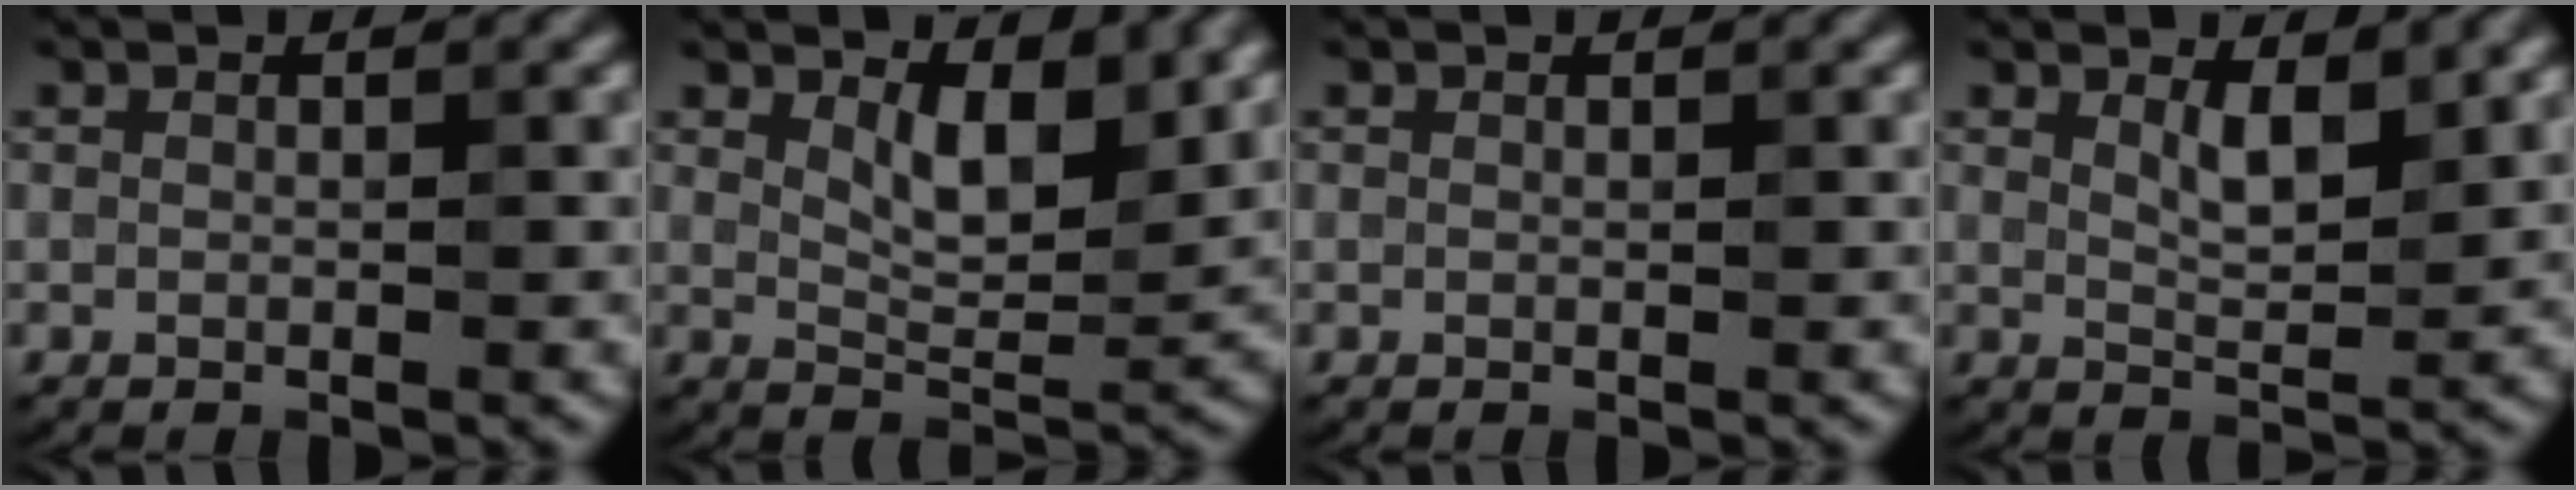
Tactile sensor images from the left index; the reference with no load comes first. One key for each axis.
{"total": 5.7, "fx": 2.7, "fy": 2.5, "fz": 4.3, "tx": -0.074, "ty": -0.010, "tz": 0.042}
{"total": 0.0}
{"total": 2.9, "fx": 1.6, "fy": 0.9, "fz": 2.2, "tx": -0.038, "ty": -0.008, "tz": 0.031}